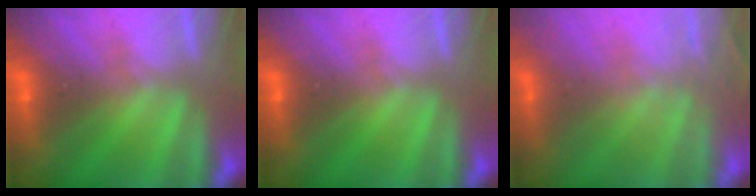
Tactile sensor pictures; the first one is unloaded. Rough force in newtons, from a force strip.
{"total": 0.0}
{"total": 1.7}